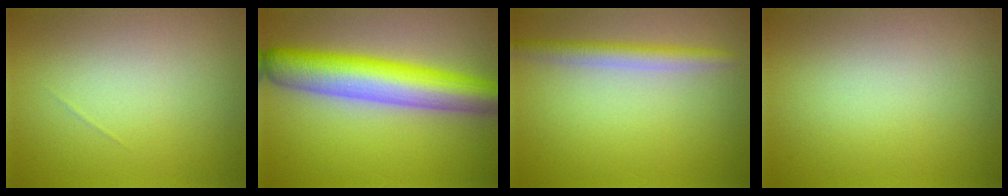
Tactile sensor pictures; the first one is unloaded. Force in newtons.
{"total": 8.9, "press": 8.9, "slide": 0.3}
{"total": 2.7, "press": 2.7, "slide": 0.2}
{"total": 0.0}